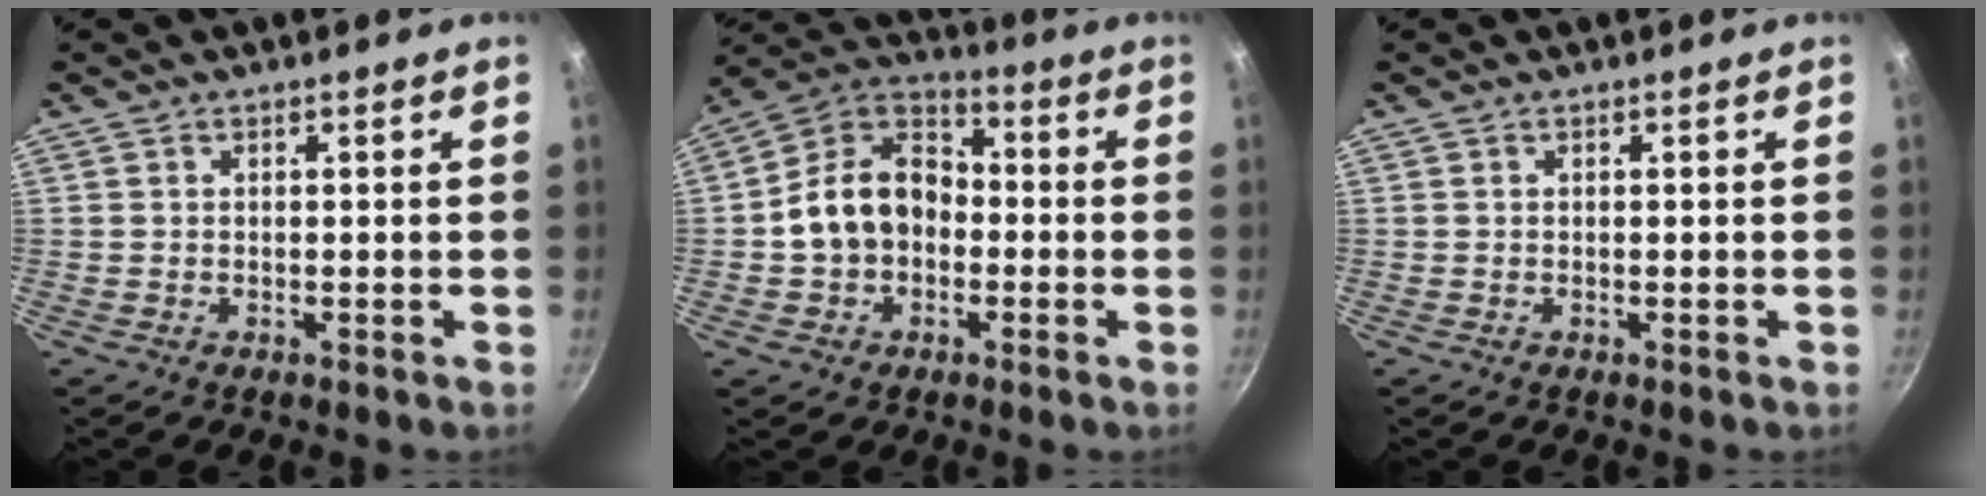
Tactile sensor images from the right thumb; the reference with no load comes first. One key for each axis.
{"total": 7.5, "fx": -2.1, "fy": 6.0, "fz": 4.1, "tx": -0.046, "ty": 0.037, "tz": -0.056}
{"total": 0.0}